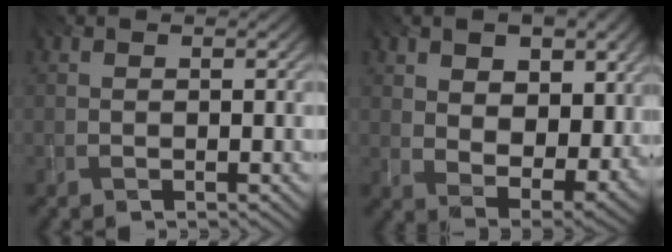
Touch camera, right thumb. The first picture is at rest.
{"total": 9.2, "force": [3.2, 5.9, 6.3], "torque": [-0.130, -0.012, 0.047]}